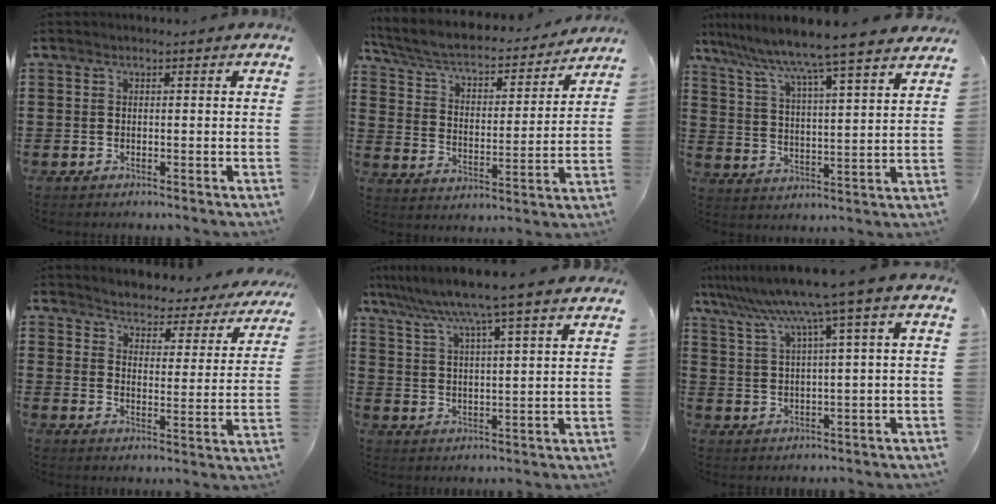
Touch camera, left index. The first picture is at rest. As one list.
[{"total": 5.0, "force": [4.2, 1.2, 2.6], "torque": [-0.069, -0.032, 0.065]}, {"total": 6.8, "force": [6.1, -1.3, 2.8], "torque": [-0.080, -0.051, 0.093]}, {"total": 3.4, "force": [3.3, 0.2, -0.3], "torque": [-0.019, -0.033, 0.050]}, {"total": 7.1, "force": [6.0, -1.0, 3.7], "torque": [-0.094, -0.036, 0.098]}, {"total": 8.2, "force": [5.0, -0.5, 6.5], "torque": [-0.141, -0.028, 0.082]}]